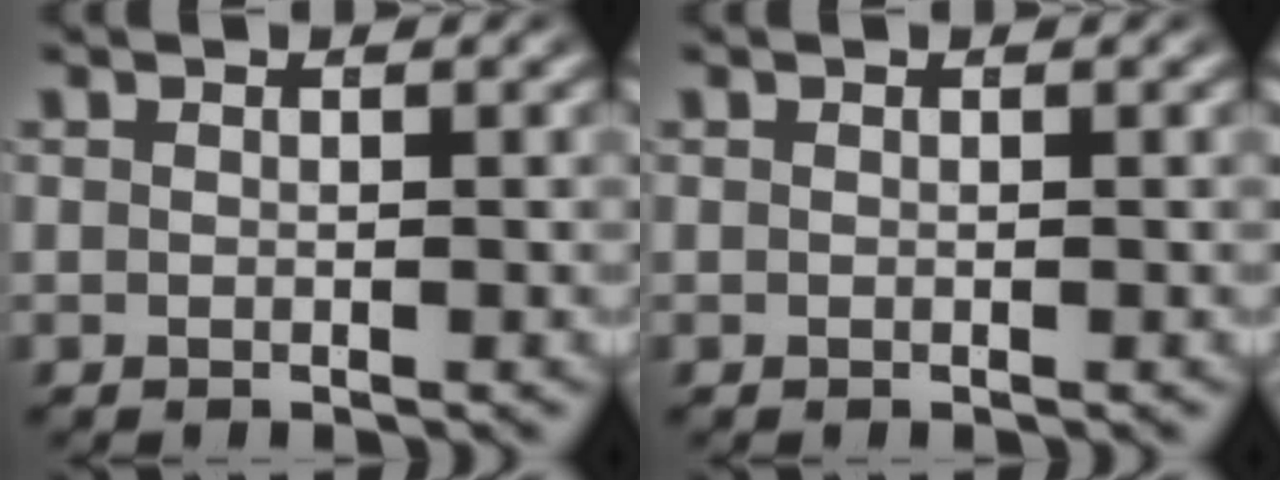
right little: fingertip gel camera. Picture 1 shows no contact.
{"total": 0.0}